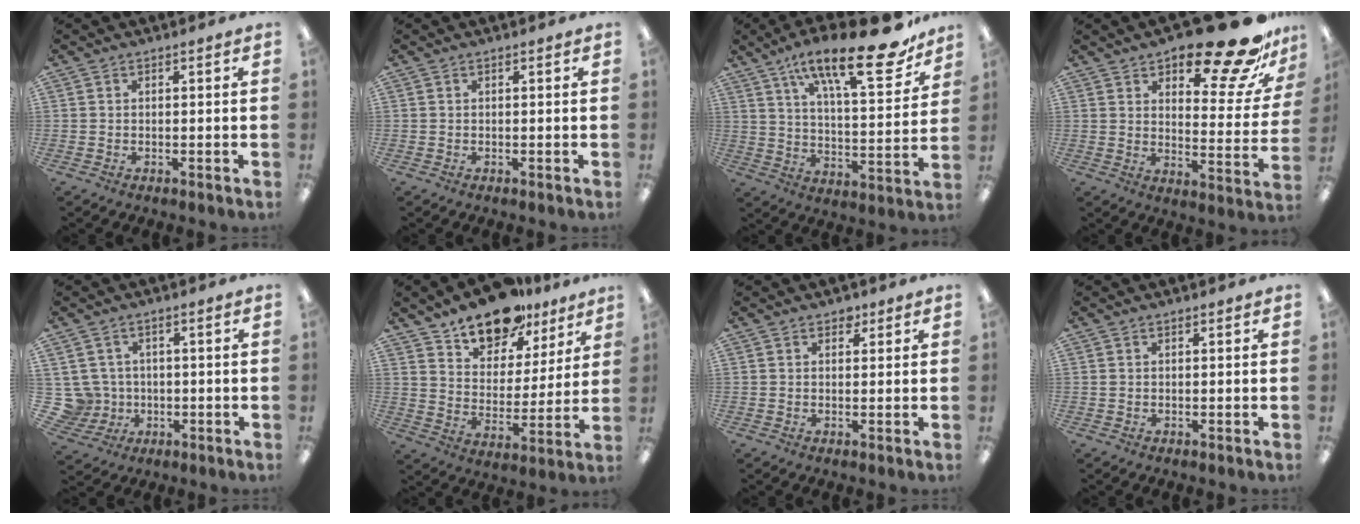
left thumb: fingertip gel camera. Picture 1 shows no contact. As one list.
[{"total": 0.0}, {"total": 24.0, "force": [16.1, 7.4, 16.2], "torque": [-0.240, -0.097, 0.257]}, {"total": 21.9, "force": [16.5, 7.3, 12.4], "torque": [-0.153, -0.115, 0.265]}, {"total": 6.7, "force": [0.5, 6.6, 1.2], "torque": [-0.048, -0.001, 0.016]}, {"total": 15.1, "force": [12.4, 7.2, 4.8], "torque": [-0.082, -0.084, 0.225]}, {"total": 2.1, "force": [1.5, 1.2, 0.8], "torque": [0.000, -0.005, 0.023]}, {"total": 0.5, "force": [0.3, 0.3, 0.3], "torque": [-0.007, 0.003, 0.006]}]